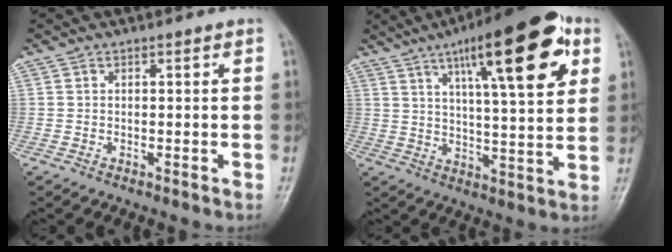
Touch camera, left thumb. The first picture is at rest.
{"total": 21.3, "force": [9.8, 5.6, 18.0], "torque": [-0.239, -0.016, 0.144]}